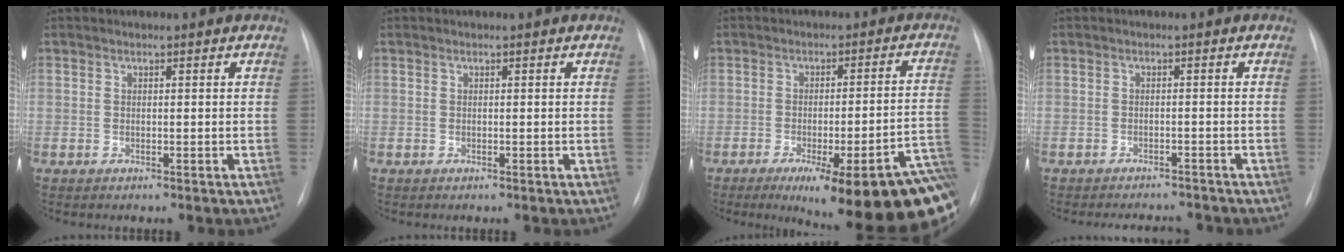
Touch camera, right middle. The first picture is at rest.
{"total": 0.0}
{"total": 23.0, "force": [-14.4, 2.8, 17.8], "torque": [-0.128, -0.002, -0.185]}
{"total": 5.6, "force": [-5.3, 1.4, 1.0], "torque": [-0.009, 0.000, -0.065]}